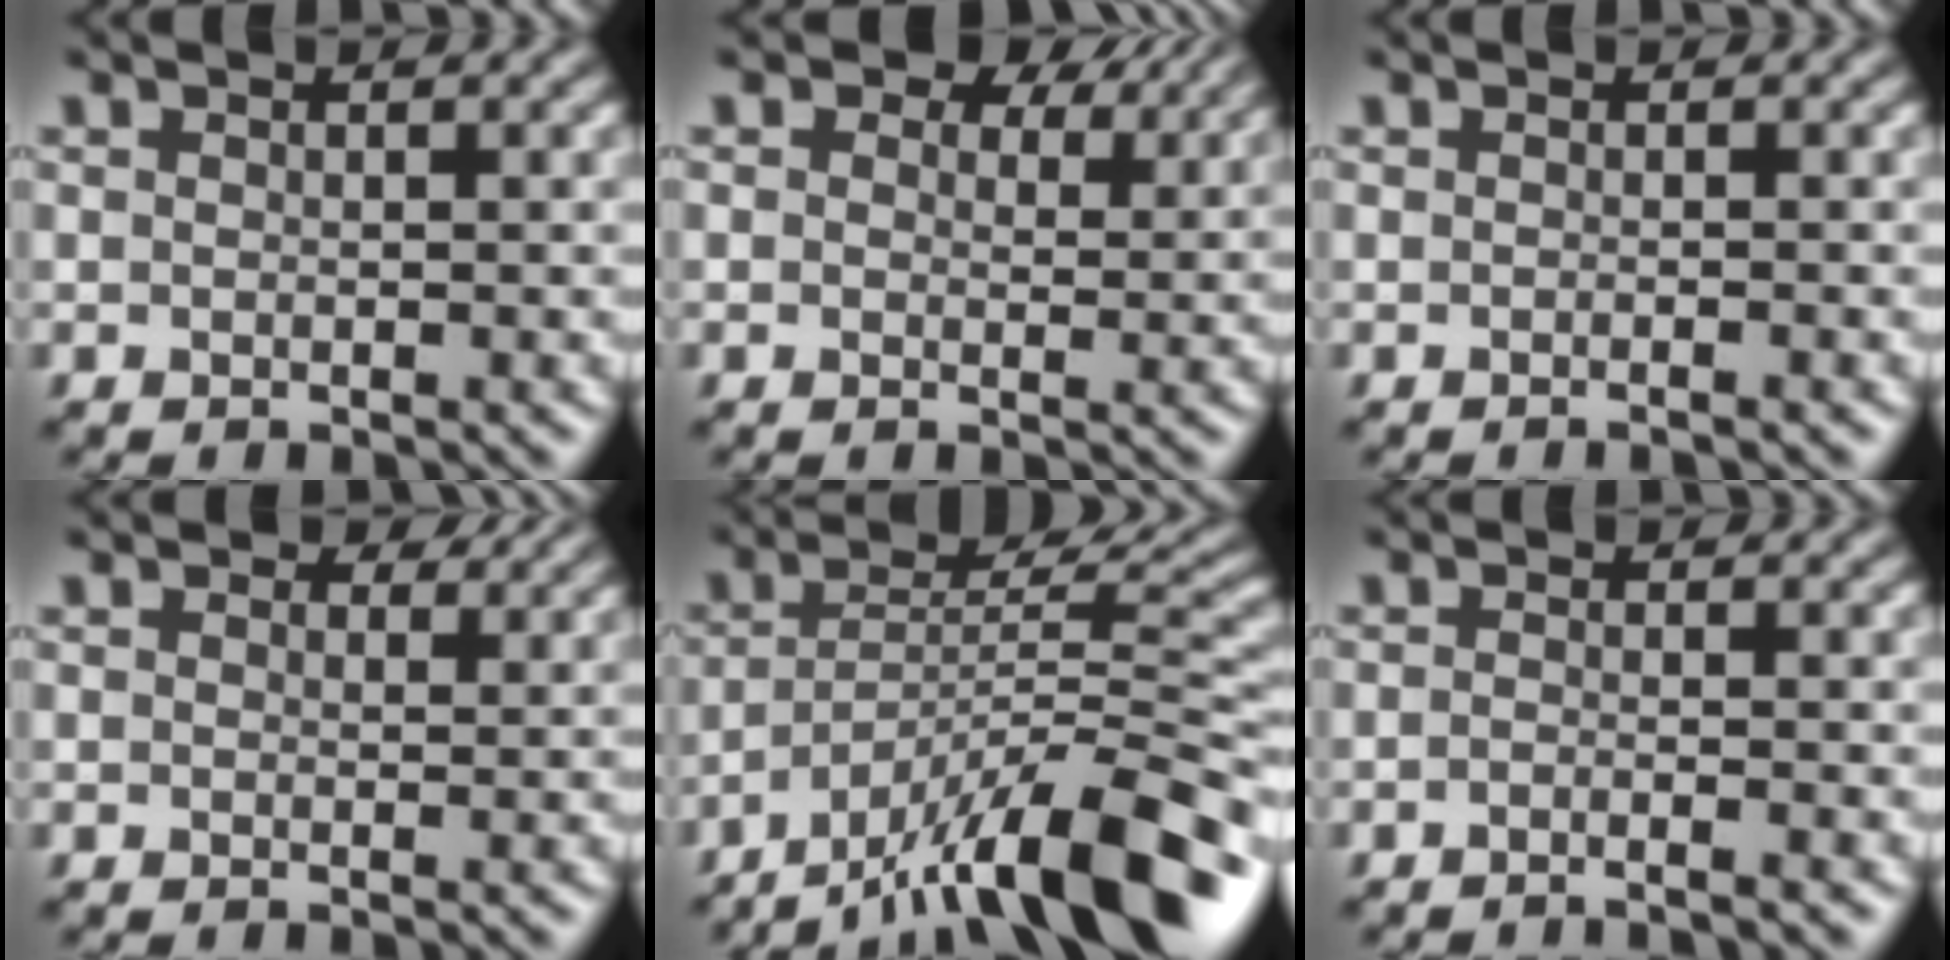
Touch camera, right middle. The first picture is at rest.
{"total": 4.6, "force": [3.1, 2.4, 2.4], "torque": [-0.037, -0.004, 0.038]}
{"total": 0.6, "force": [-0.3, 0.3, 0.5], "torque": [-0.002, -0.002, -0.011]}
{"total": 1.6, "force": [1.2, 0.8, 0.6], "torque": [-0.013, -0.006, 0.013]}
{"total": 12.6, "force": [-9.2, 2.8, 8.2], "torque": [-0.127, 0.012, -0.165]}
{"total": 1.7, "force": [-1.0, 0.6, 1.2], "torque": [-0.002, -0.008, -0.032]}